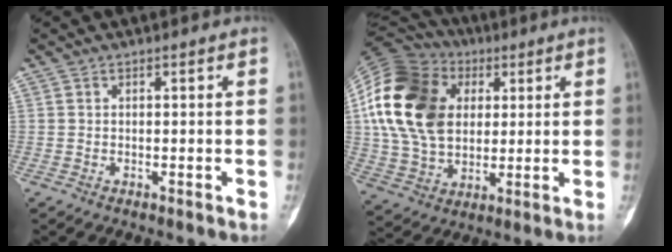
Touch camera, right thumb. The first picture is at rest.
{"total": 24.0, "force": [4.8, 17.2, 16.1], "torque": [-0.315, 0.010, 0.090]}